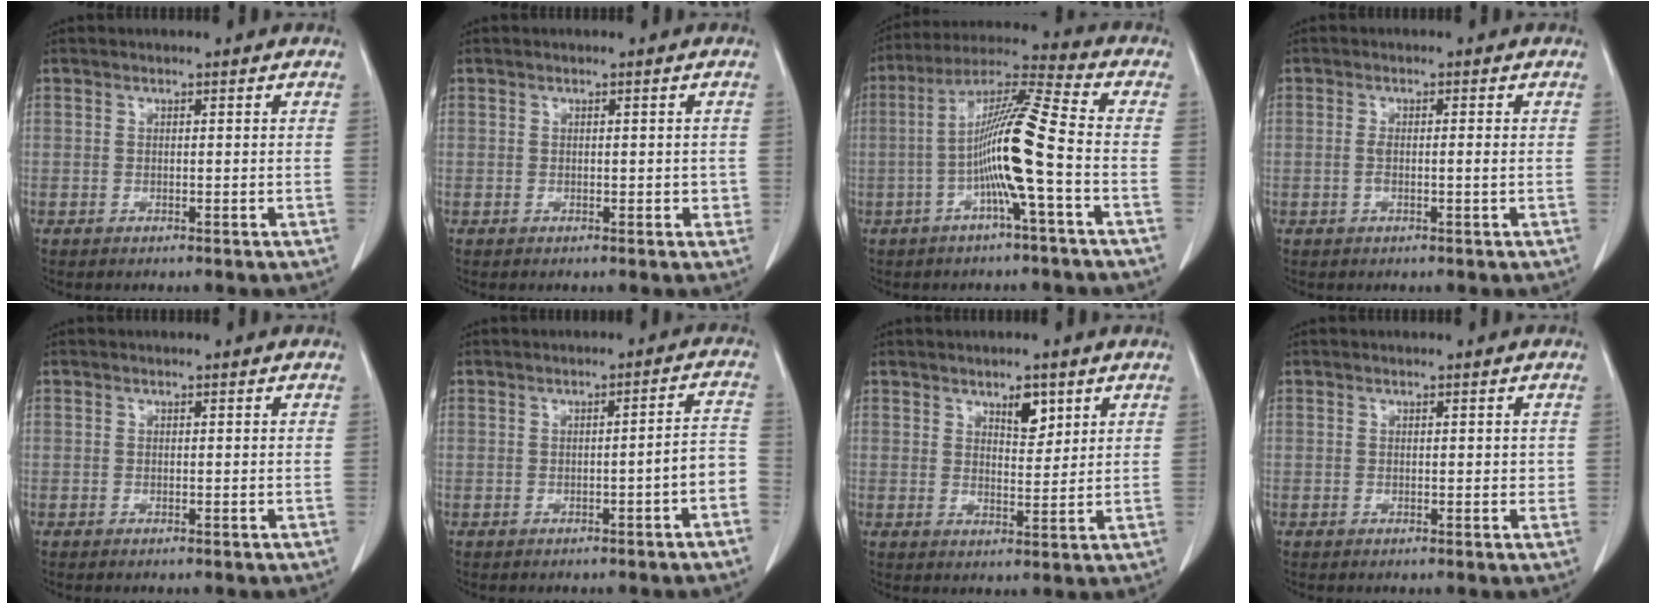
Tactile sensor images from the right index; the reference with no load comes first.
{"total": 1.7, "force": [0.0, 1.0, 1.3], "torque": [-0.010, 0.003, 0.000]}
{"total": 11.9, "force": [-2.7, -0.8, 11.6], "torque": [-0.219, 0.015, -0.058]}
{"total": 2.1, "force": [-0.3, 0.3, 2.0], "torque": [-0.043, 0.004, -0.003]}
{"total": 0.0}
{"total": 3.9, "force": [-1.8, 0.0, 3.4], "torque": [-0.032, 0.017, -0.026]}
{"total": 4.0, "force": [2.4, 1.6, 2.7], "torque": [-0.041, -0.004, 0.040]}
{"total": 1.2, "force": [0.2, 0.7, 0.9], "torque": [-0.008, 0.001, 0.002]}